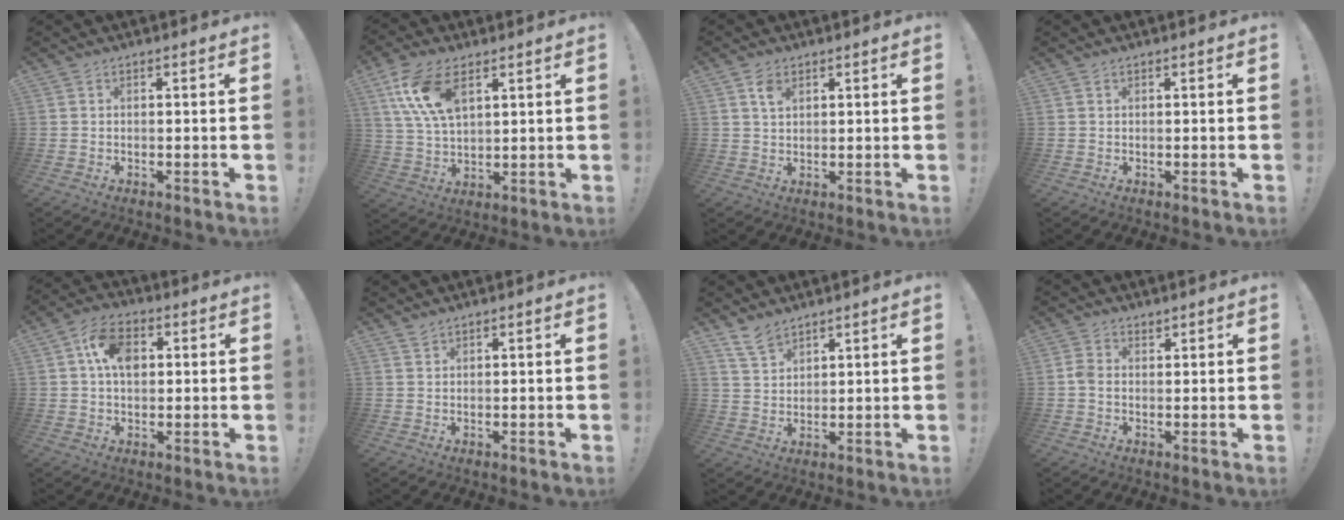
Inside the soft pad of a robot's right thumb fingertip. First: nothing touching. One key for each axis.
{"total": 13.6, "fx": 6.3, "fy": 7.2, "fz": 9.6, "tx": -0.191, "ty": -0.009, "tz": 0.121}
{"total": 4.2, "fx": 2.4, "fy": 2.4, "fz": 2.5, "tx": -0.035, "ty": -0.010, "tz": 0.041}
{"total": 0.0}
{"total": 10.1, "fx": 2.6, "fy": 6.8, "fz": 7.1, "tx": -0.125, "ty": 0.009, "tz": 0.049}
{"total": 1.3, "fx": 1.2, "fy": 0.4, "fz": 0.5, "tx": -0.009, "ty": -0.003, "tz": 0.022}
{"total": 6.1, "fx": 5.1, "fy": 2.7, "fz": 2.2, "tx": -0.043, "ty": -0.027, "tz": 0.097}
{"total": 2.9, "fx": 1.0, "fy": 2.1, "fz": 1.6, "tx": -0.025, "ty": -0.003, "tz": 0.020}